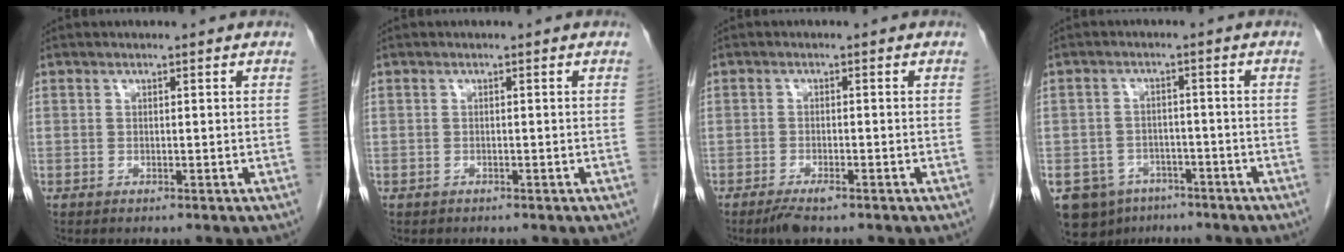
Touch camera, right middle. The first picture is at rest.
{"total": 0.7, "force": [-0.6, 0.5, 0.0], "torque": [-0.014, 0.001, -0.009]}
{"total": 2.9, "force": [-2.1, 0.6, 1.9], "torque": [-0.039, -0.004, -0.035]}
{"total": 9.0, "force": [-5.8, 6.4, 2.8], "torque": [-0.055, 0.008, -0.082]}